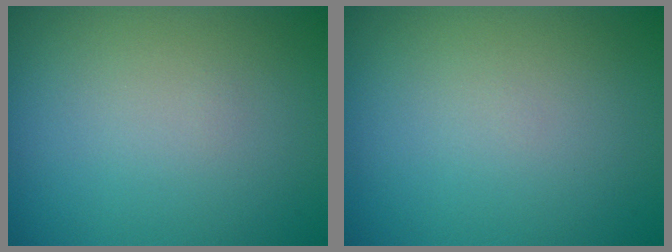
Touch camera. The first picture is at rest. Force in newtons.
{"total": 0.0}